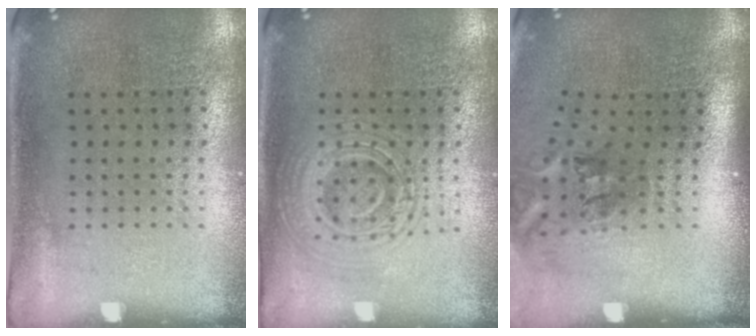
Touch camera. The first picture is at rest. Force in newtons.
{"total": 2.8, "press": 2.8, "slide": 0.5}
{"total": 2.3, "press": 1.3, "slide": 1.8}